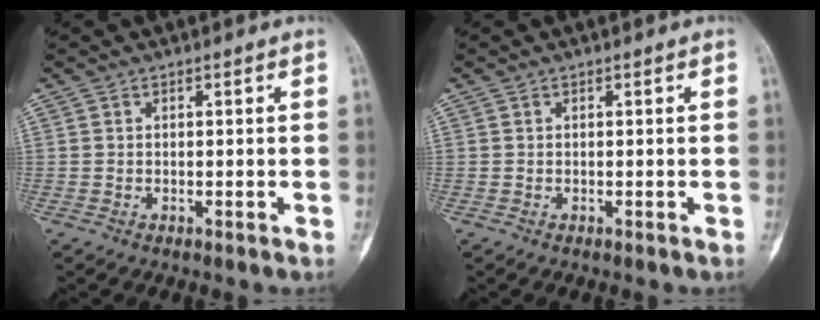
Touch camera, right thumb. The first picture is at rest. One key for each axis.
{"total": 0.0}